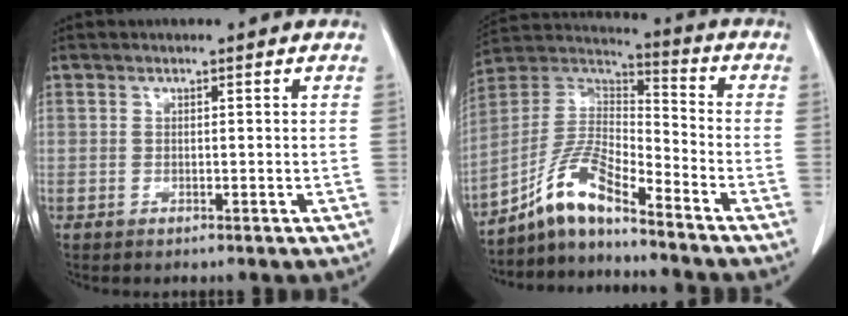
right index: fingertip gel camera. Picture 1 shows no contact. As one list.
[{"total": 10.4, "force": [-8.0, 1.4, 6.5], "torque": [-0.149, 0.017, -0.153]}]